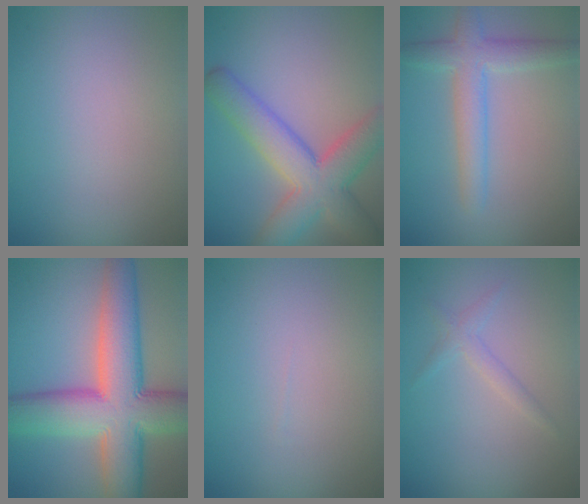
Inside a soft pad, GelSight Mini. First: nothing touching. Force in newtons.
{"total": 7.5, "press": 7.5, "slide": 0.4}
{"total": 3.9, "press": 3.9, "slide": 0.2}
{"total": 12.3, "press": 12.3, "slide": 0.5}
{"total": 0.0}
{"total": 1.4, "press": 1.4, "slide": 0.1}